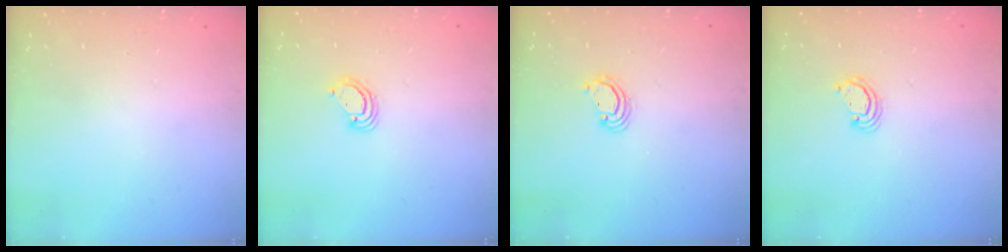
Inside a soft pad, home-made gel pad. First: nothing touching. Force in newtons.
{"total": 3.8, "press": 3.8, "slide": 0.2}
{"total": 3.0, "press": 3.0, "slide": 0.3}
{"total": 2.5, "press": 2.5, "slide": 0.2}